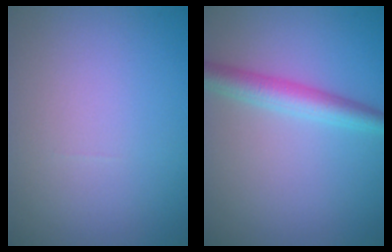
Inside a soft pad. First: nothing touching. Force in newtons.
{"total": 3.4, "press": 3.4, "slide": 0.1}